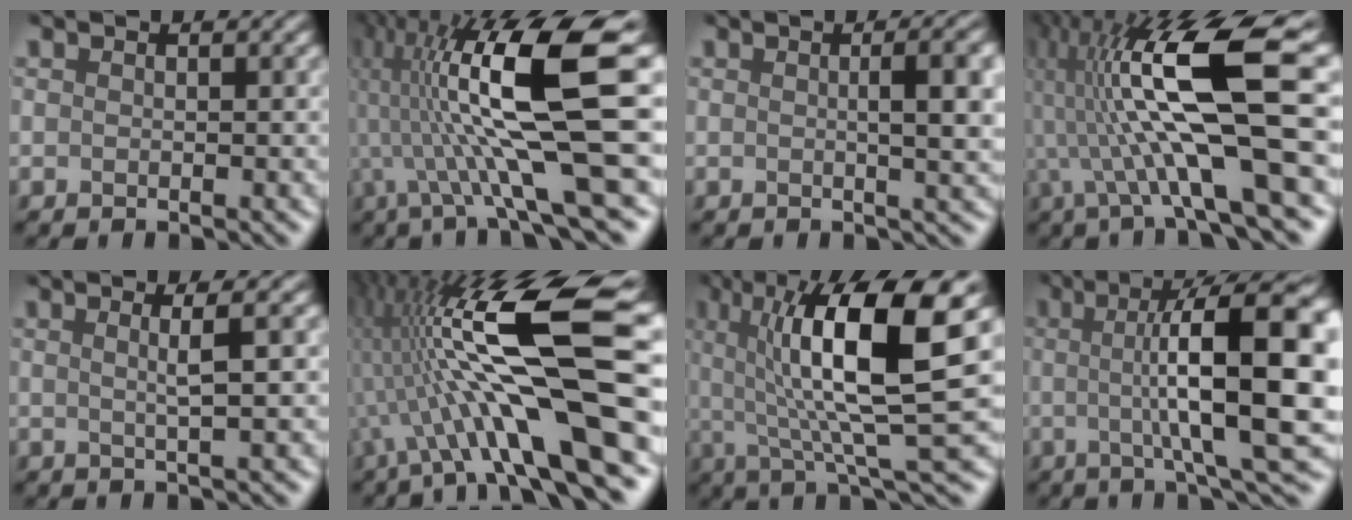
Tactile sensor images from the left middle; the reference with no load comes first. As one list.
[{"total": 13.6, "force": [0.9, 2.4, 13.4], "torque": [-0.254, 0.008, 0.029]}, {"total": 4.1, "force": [0.2, 0.8, 4.0], "torque": [-0.051, 0.011, 0.008]}, {"total": 13.4, "force": [1.3, 2.8, 13.1], "torque": [-0.260, 0.008, 0.035]}, {"total": 2.2, "force": [0.3, -0.2, 2.2], "torque": [-0.041, 0.007, 0.006]}, {"total": 14.0, "force": [-1.0, 2.8, 13.6], "torque": [-0.242, 0.020, -0.008]}, {"total": 10.9, "force": [2.5, 1.9, 10.4], "torque": [-0.180, 0.005, 0.058]}, {"total": 13.5, "force": [1.0, 2.3, 13.3], "torque": [-0.169, 0.010, 0.031]}]